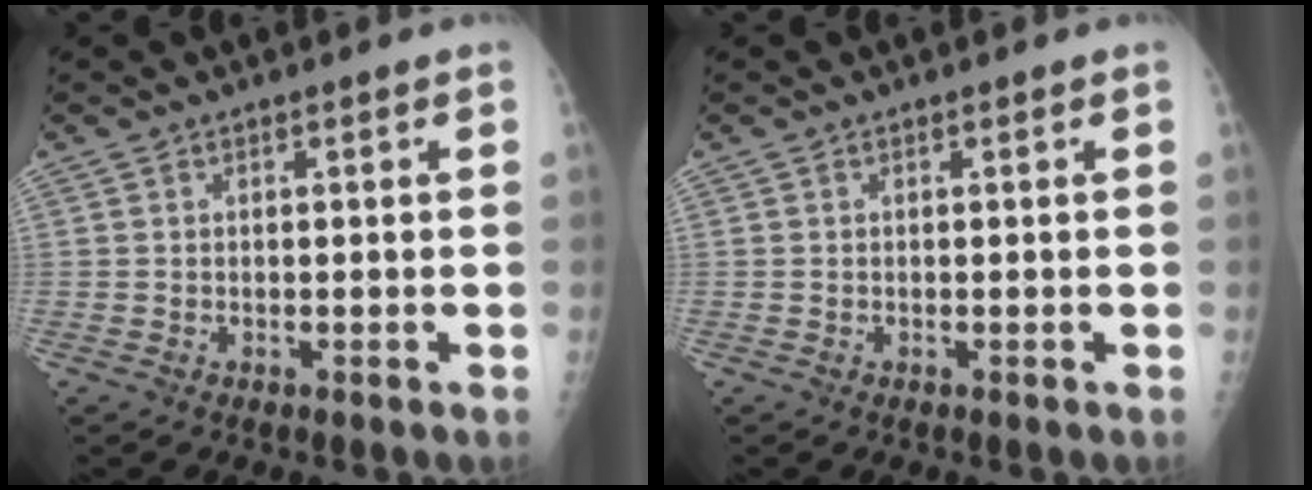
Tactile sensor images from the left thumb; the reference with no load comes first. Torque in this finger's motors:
{"motor_torque": [0.00, 0.00, 0.03, -0.04, 0.00]}